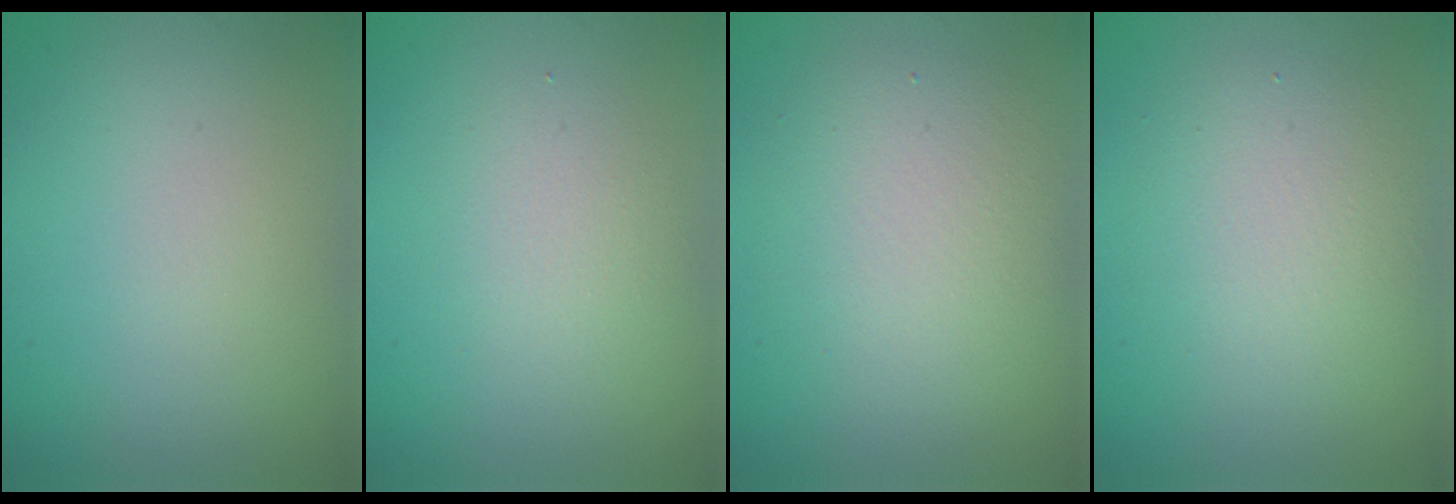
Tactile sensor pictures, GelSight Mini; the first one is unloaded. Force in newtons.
{"total": 2.3, "press": 2.3, "slide": 0.2}
{"total": 4.7, "press": 4.7, "slide": 0.4}
{"total": 4.2, "press": 4.2, "slide": 0.5}